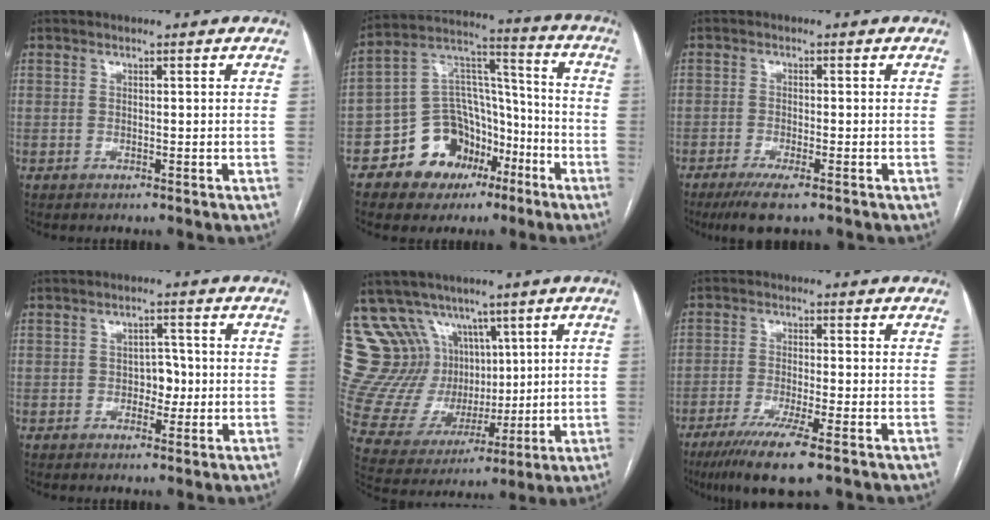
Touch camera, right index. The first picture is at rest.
{"total": 14.0, "force": [-7.2, 10.3, 6.1], "torque": [-0.100, 0.059, -0.115]}
{"total": 5.1, "force": [-3.4, 0.7, 3.7], "torque": [-0.065, -0.015, -0.057]}
{"total": 3.1, "force": [-0.5, 2.1, 2.3], "torque": [-0.026, 0.007, -0.009]}
{"total": 14.7, "force": [8.2, 11.5, 4.2], "torque": [-0.092, 0.059, 0.180]}
{"total": 8.6, "force": [-5.4, 0.2, 6.7], "torque": [-0.116, -0.023, -0.091]}